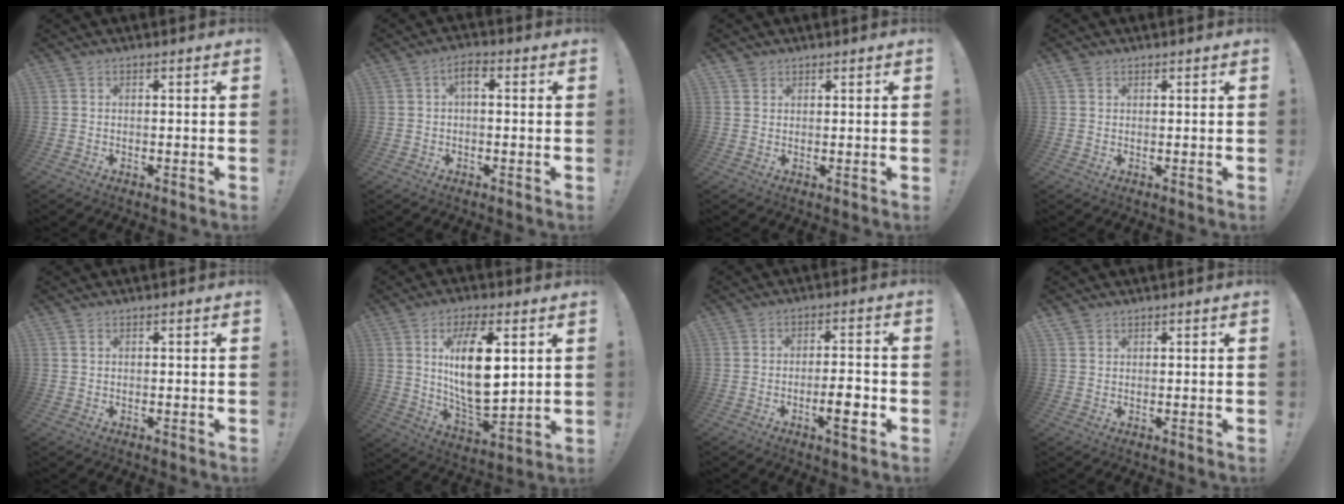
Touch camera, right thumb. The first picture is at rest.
{"total": 4.3, "force": [0.9, 2.4, 3.4], "torque": [-0.054, 0.007, 0.012]}
{"total": 1.7, "force": [1.4, 1.0, -0.1], "torque": [0.001, -0.007, 0.028]}
{"total": 1.5, "force": [1.0, 1.0, 0.2], "torque": [-0.004, 0.000, 0.021]}
{"total": 0.6, "force": [0.4, 0.4, 0.3], "torque": [-0.008, 0.002, 0.007]}
{"total": 16.7, "force": [4.8, 7.3, 14.3], "torque": [-0.264, -0.024, 0.071]}
{"total": 8.1, "force": [-3.0, 1.6, 7.3], "torque": [-0.094, 0.002, -0.051]}
{"total": 1.5, "force": [1.2, 0.8, 0.1], "torque": [-0.001, -0.004, 0.024]}